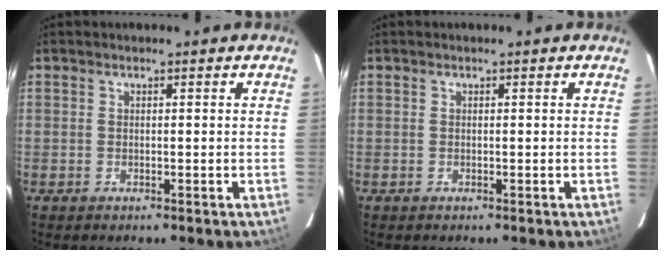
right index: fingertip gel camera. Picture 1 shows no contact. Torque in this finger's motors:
{"motor_torque": [0.00, 0.00, 0.00, 0.00]}